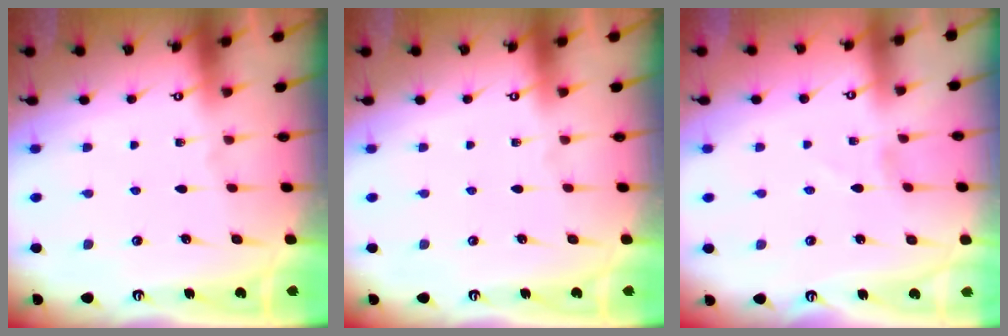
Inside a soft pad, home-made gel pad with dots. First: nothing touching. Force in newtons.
{"total": 0.0}
{"total": 1.2, "press": 1.2, "slide": 0.1}